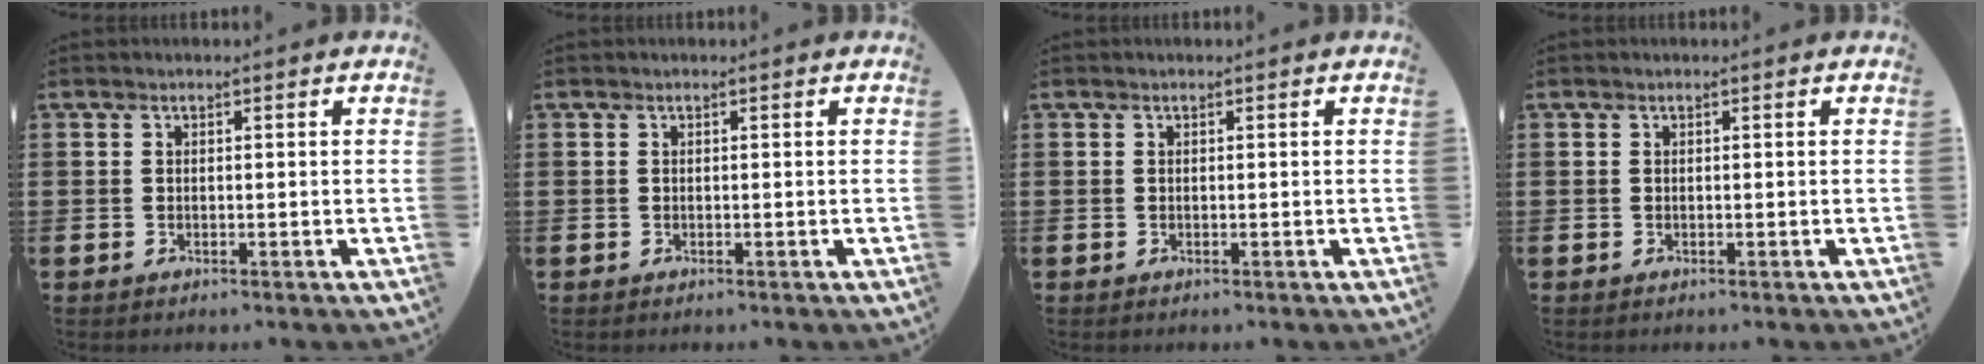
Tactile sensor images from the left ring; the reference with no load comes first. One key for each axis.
{"total": 0.0}
{"total": 0.0}
{"total": 0.0}